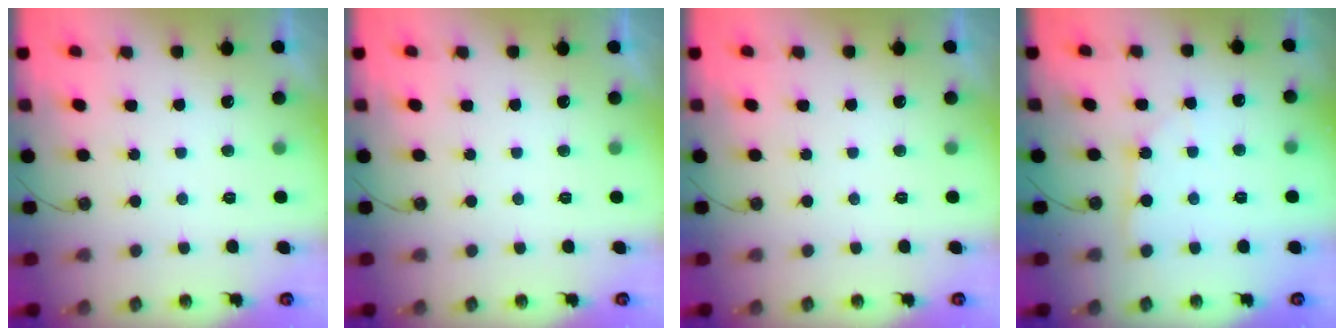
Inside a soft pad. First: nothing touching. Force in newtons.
{"total": 0.0}
{"total": 0.0}
{"total": 2.2, "press": 2.2, "slide": 0.3}